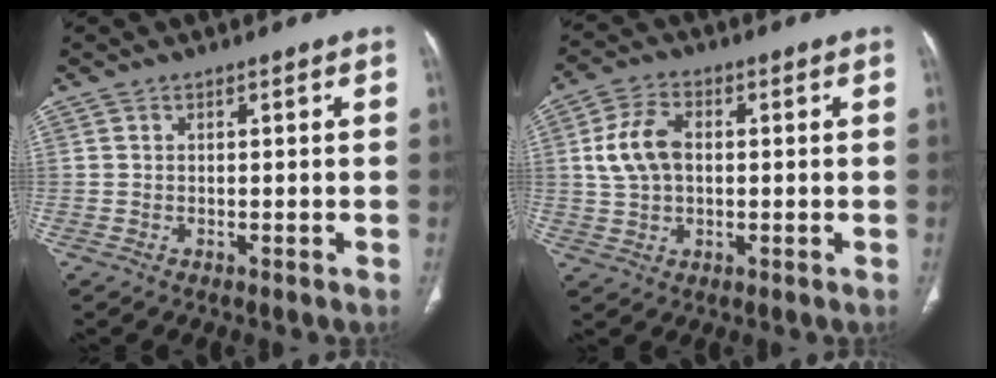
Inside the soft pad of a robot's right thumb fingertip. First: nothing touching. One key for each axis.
{"total": 8.1, "fx": 0.9, "fy": 5.3, "fz": 6.1, "tx": -0.119, "ty": 0.014, "tz": 0.018}